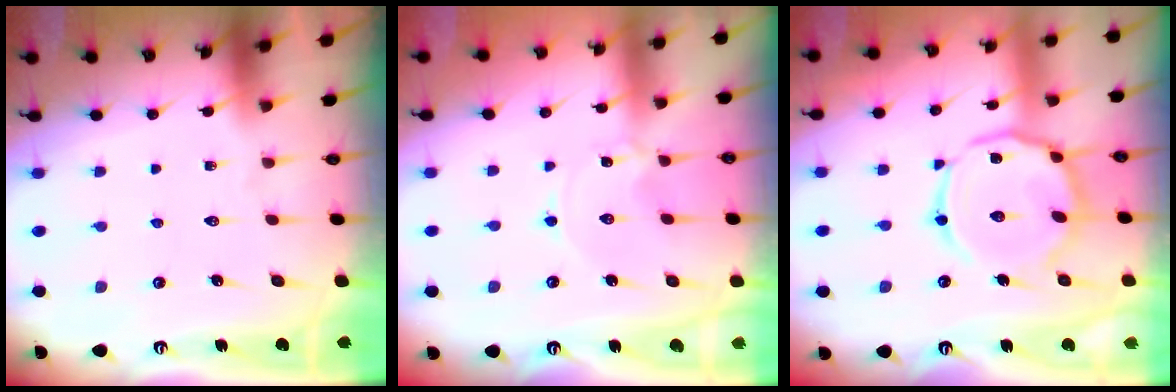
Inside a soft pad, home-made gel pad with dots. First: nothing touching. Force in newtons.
{"total": 0.0}
{"total": 14.8, "press": 14.7, "slide": 1.1}